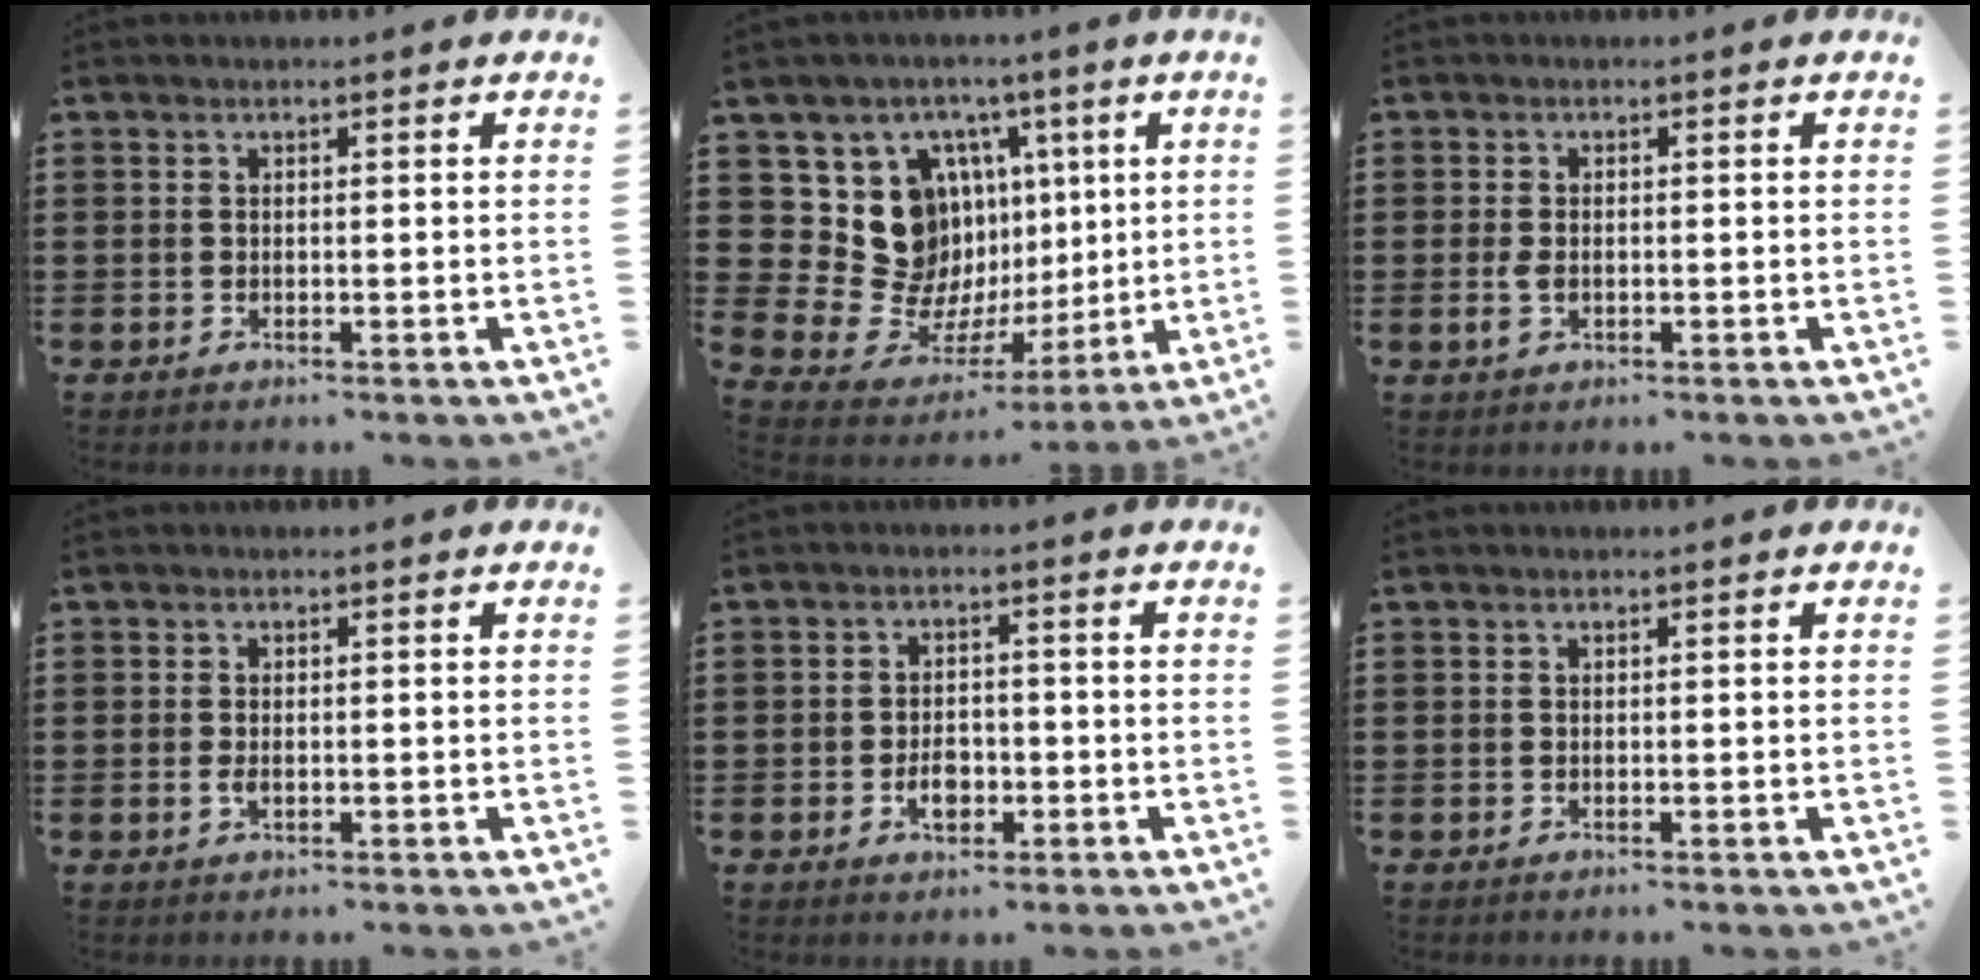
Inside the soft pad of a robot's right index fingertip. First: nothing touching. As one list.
[{"total": 13.7, "force": [3.0, 12.6, 4.6], "torque": [-0.095, -0.033, 0.071]}, {"total": 2.3, "force": [-0.6, 1.2, 1.8], "torque": [-0.051, -0.006, -0.014]}, {"total": 1.5, "force": [-0.4, 0.6, 1.3], "torque": [-0.035, -0.006, -0.008]}, {"total": 3.5, "force": [-1.3, 2.2, 2.3], "torque": [-0.038, -0.004, -0.024]}, {"total": 0.0}]